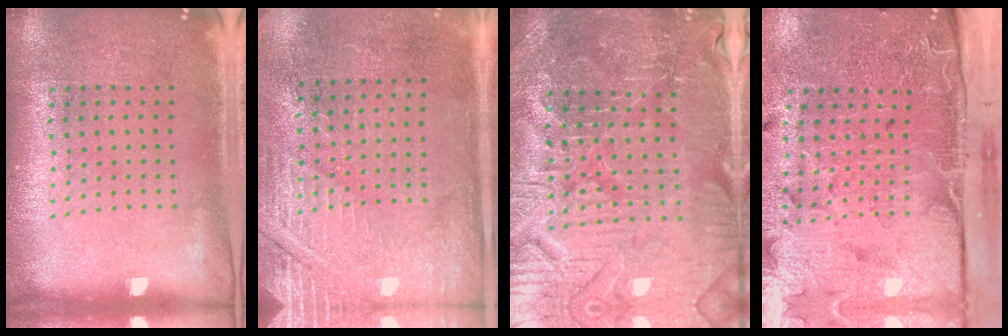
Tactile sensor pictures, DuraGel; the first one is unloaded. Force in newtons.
{"total": 2.9, "press": 2.8, "slide": 0.7}
{"total": 4.0, "press": 4.0, "slide": 0.7}
{"total": 5.0, "press": 4.0, "slide": 3.1}